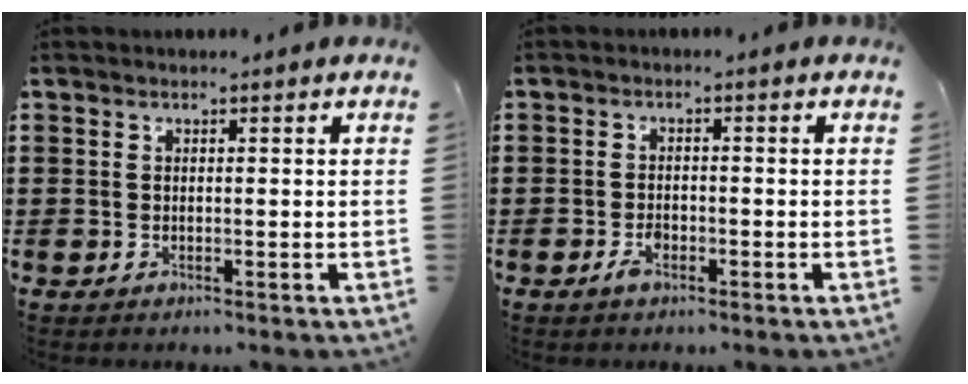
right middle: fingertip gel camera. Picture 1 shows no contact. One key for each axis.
{"total": 2.3, "fx": -1.3, "fy": 0.9, "fz": 1.6, "tx": -0.038, "ty": -0.002, "tz": -0.026}